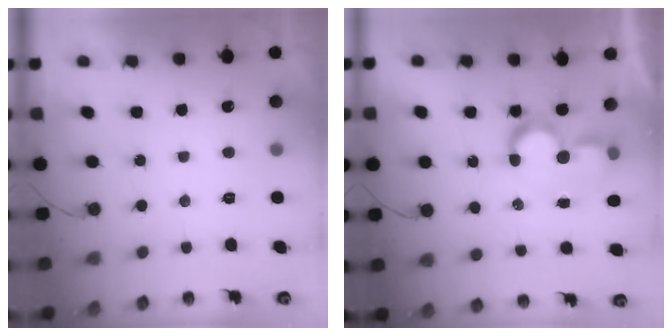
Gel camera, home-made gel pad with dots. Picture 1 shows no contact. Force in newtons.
{"total": 8.7, "press": 8.7, "slide": 0.1}